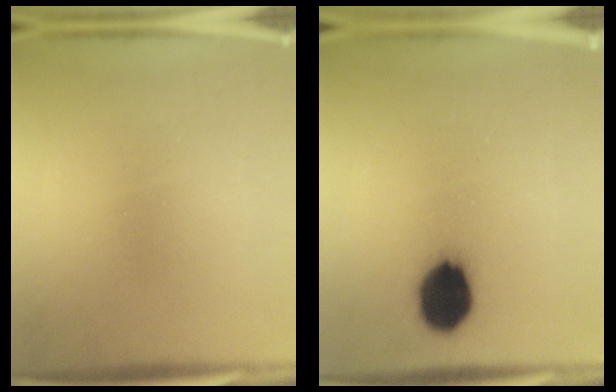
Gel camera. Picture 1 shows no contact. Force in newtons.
{"total": 12.0}